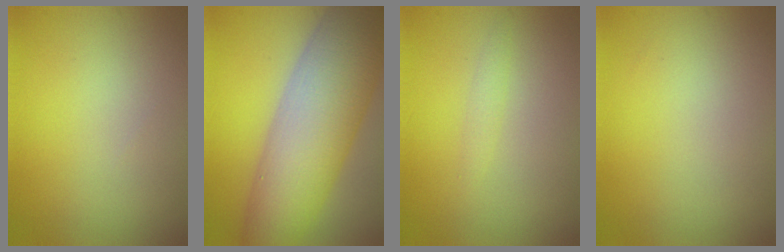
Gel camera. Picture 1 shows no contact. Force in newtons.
{"total": 10.6, "press": 10.6, "slide": 0.5}
{"total": 0.9, "press": 0.9, "slide": 0.0}
{"total": 0.0}